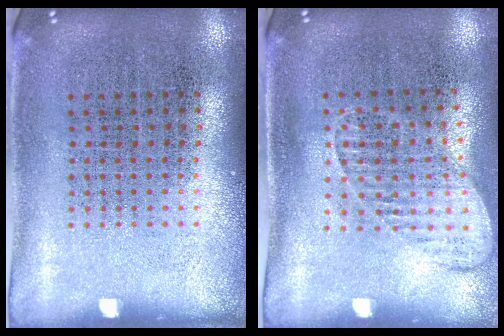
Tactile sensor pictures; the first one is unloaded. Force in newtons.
{"total": 1.4, "press": 1.2, "slide": 0.9}